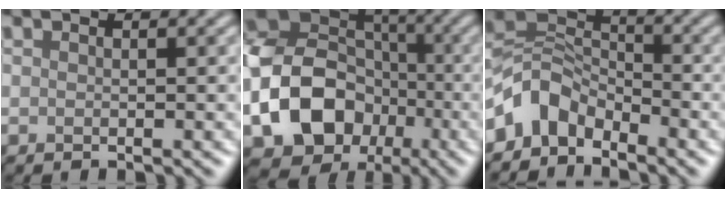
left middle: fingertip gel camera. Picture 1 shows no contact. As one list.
[{"total": 15.7, "force": [-4.7, 12.9, 7.5], "torque": [-0.171, -0.010, -0.098]}, {"total": 5.1, "force": [-3.5, 3.1, 2.1], "torque": [-0.026, 0.009, -0.079]}]